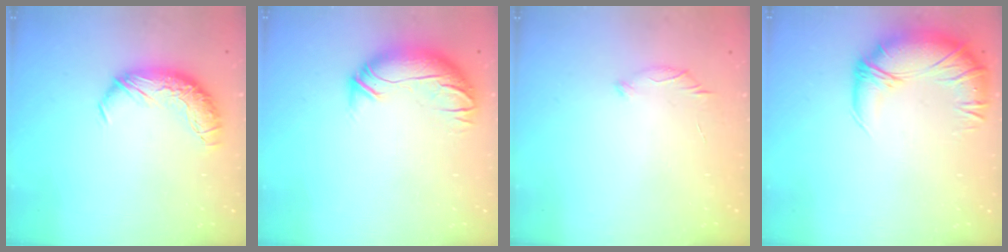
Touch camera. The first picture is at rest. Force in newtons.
{"total": 3.2, "press": 1.5, "slide": 2.8}
{"total": 7.7, "press": 7.7, "slide": 0.6}
{"total": 2.7, "press": 0.8, "slide": 2.6}